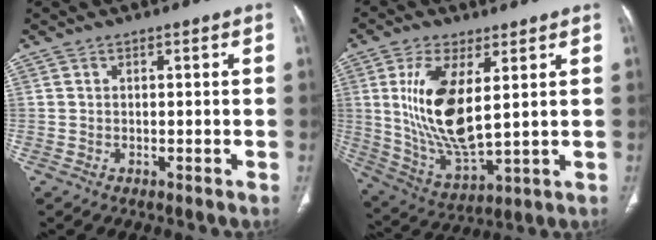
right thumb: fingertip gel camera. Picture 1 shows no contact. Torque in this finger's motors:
{"motor_torque": [2.54, 2.47, 1.73, -0.53, 0.21]}